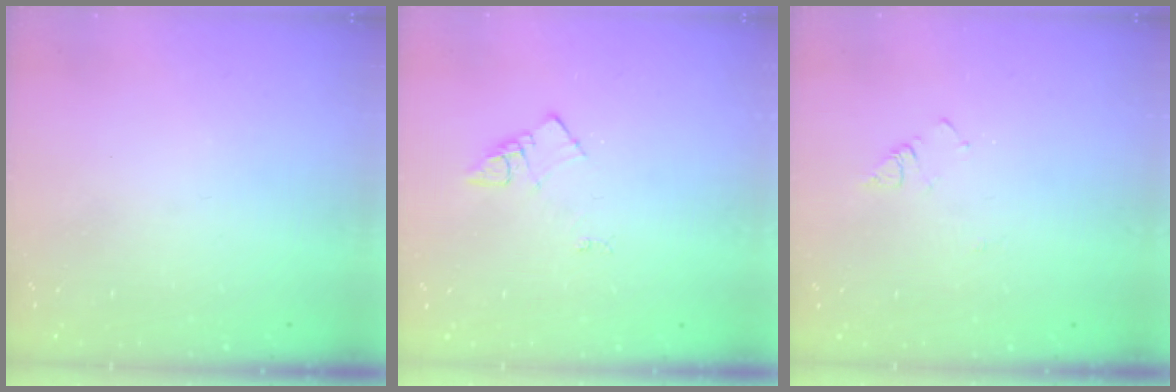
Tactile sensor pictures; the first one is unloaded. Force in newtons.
{"total": 4.5, "press": 4.5, "slide": 0.5}
{"total": 3.1, "press": 3.1, "slide": 0.5}